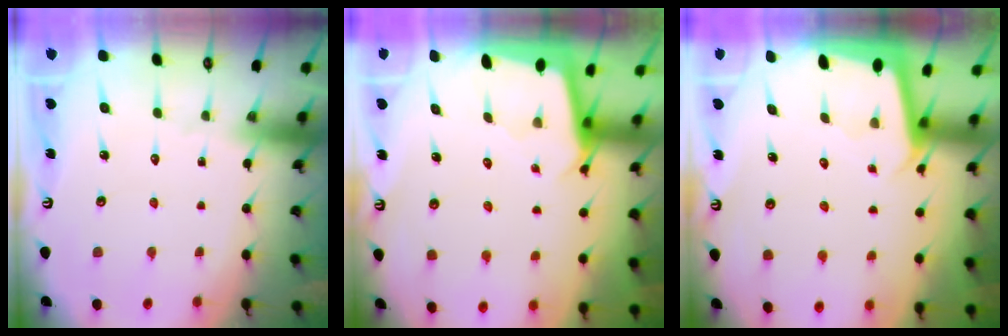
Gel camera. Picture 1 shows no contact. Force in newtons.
{"total": 2.4, "press": 2.4, "slide": 0.1}
{"total": 1.8, "press": 1.8, "slide": 0.1}